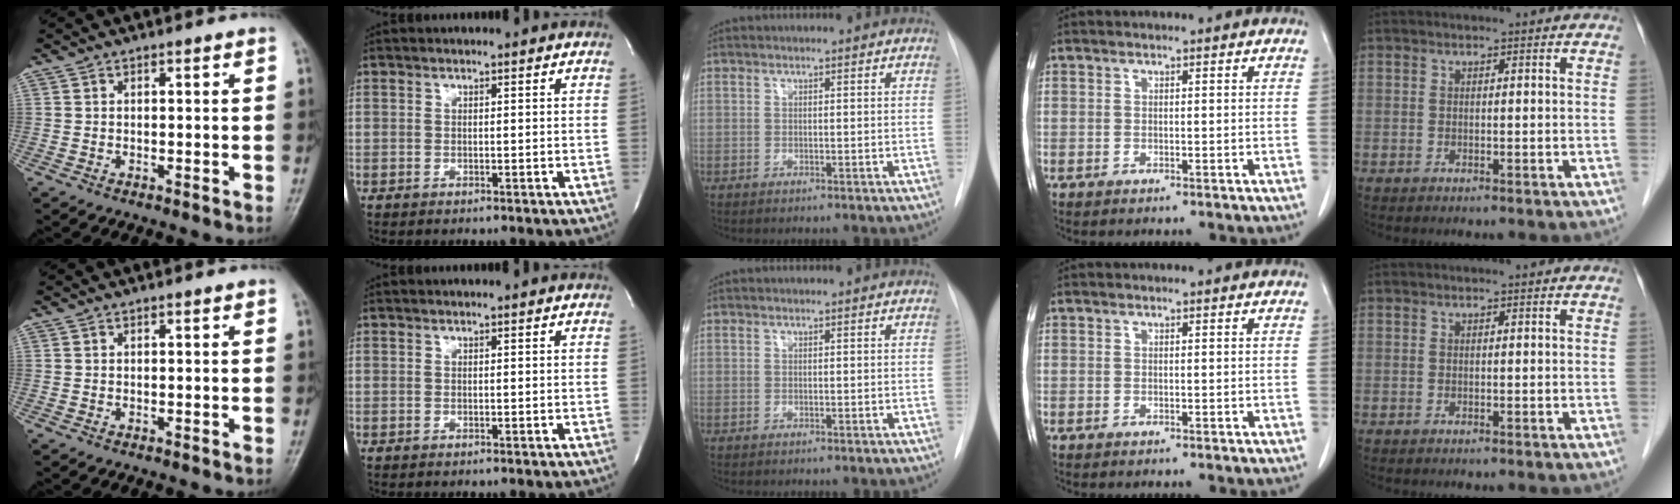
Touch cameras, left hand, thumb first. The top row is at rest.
{}